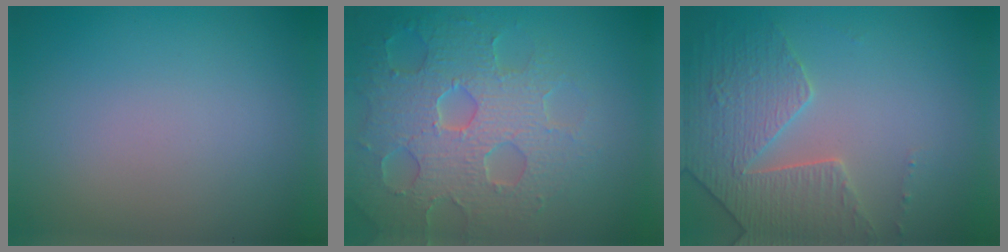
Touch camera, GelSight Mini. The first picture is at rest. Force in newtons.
{"total": 7.3, "press": 5.7, "slide": 4.5}
{"total": 4.0, "press": 3.9, "slide": 1.1}